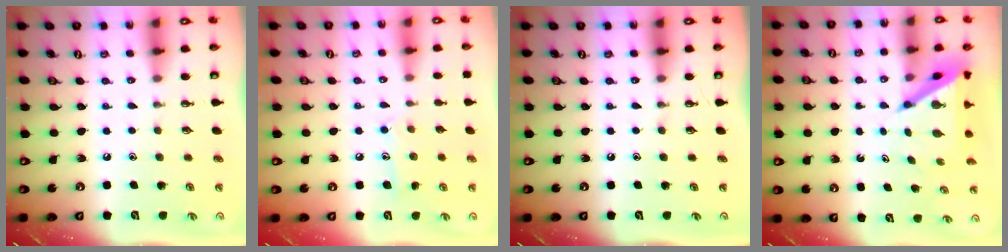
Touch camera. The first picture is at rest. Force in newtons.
{"total": 7.7, "press": 7.7, "slide": 0.4}
{"total": 0.0}
{"total": 6.8, "press": 6.7, "slide": 0.4}